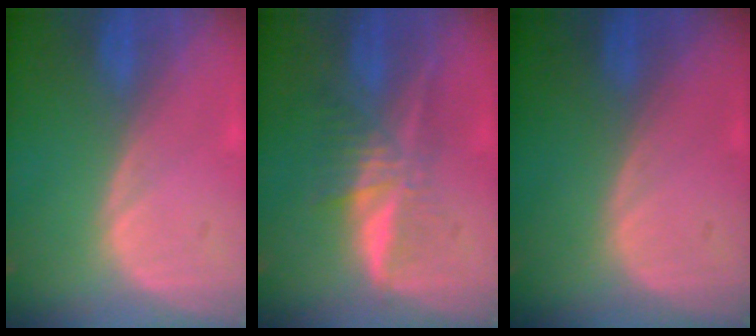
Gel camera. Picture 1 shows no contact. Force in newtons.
{"total": 6.1, "press": 5.4, "slide": 2.7}
{"total": 0.0}